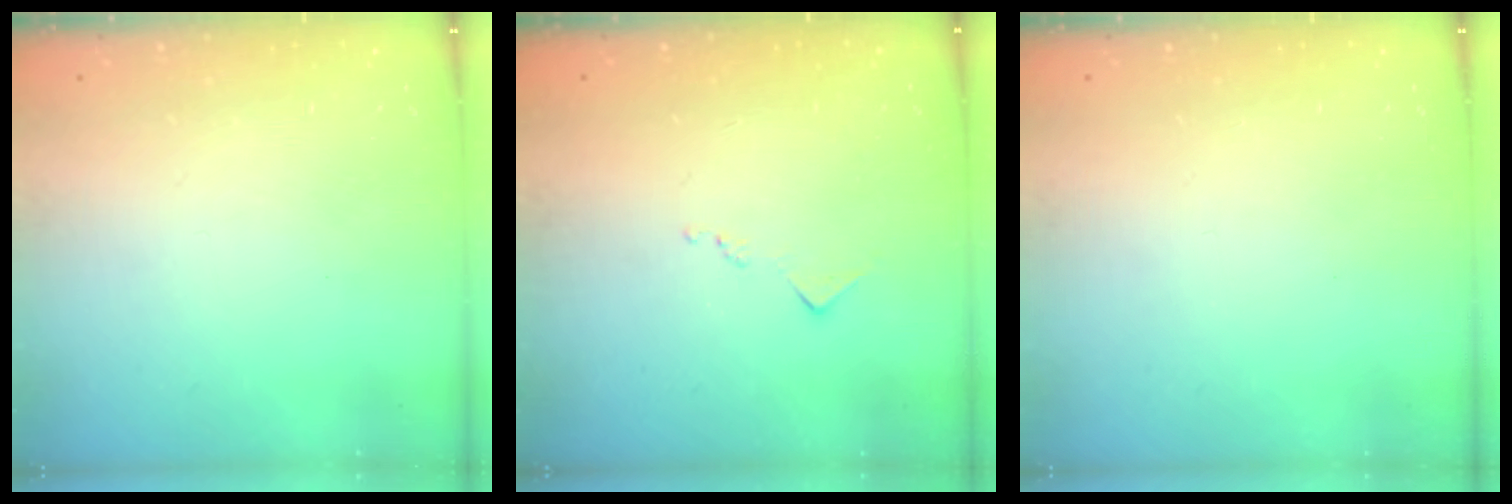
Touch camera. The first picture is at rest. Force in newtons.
{"total": 6.6, "press": 6.6, "slide": 0.7}
{"total": 0.0}